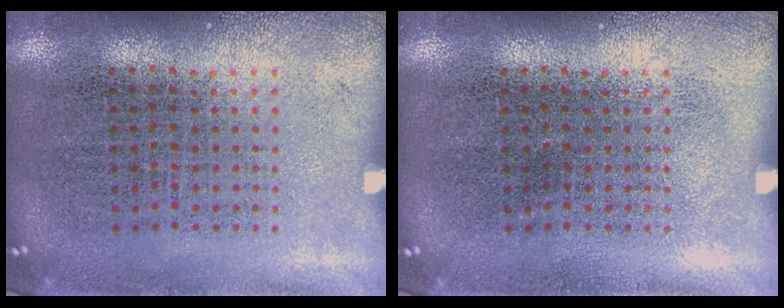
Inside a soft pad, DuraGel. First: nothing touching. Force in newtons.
{"total": 0.0}